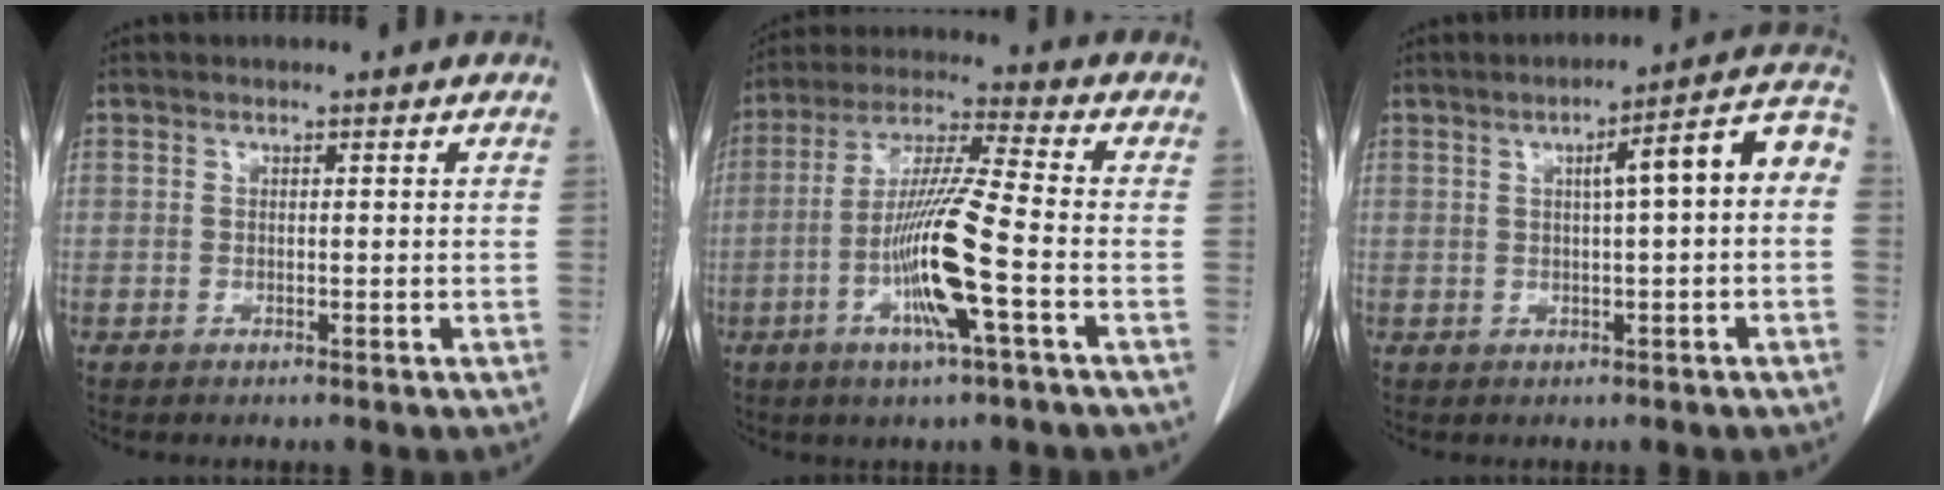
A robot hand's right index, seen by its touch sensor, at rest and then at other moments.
{"total": 12.6, "force": [-3.8, -0.2, 12.0], "torque": [-0.238, -0.007, -0.077]}
{"total": 8.4, "force": [0.9, 0.8, 8.4], "torque": [-0.110, 0.029, 0.006]}